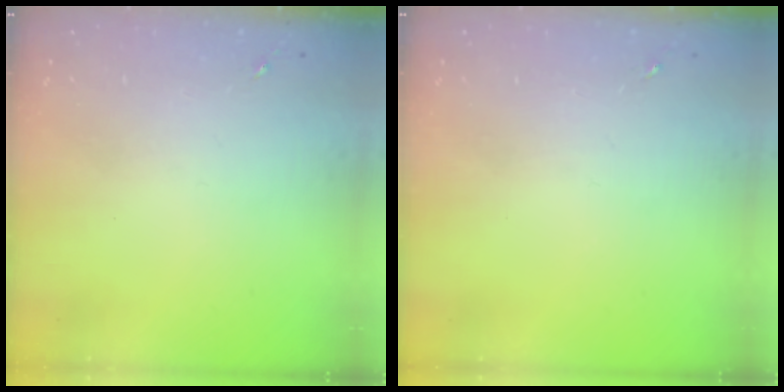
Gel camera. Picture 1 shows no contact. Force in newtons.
{"total": 0.0}